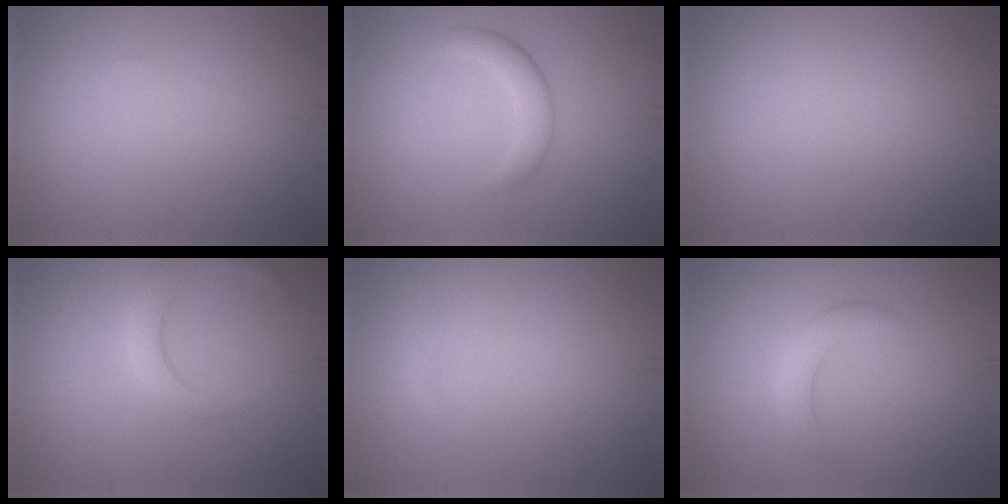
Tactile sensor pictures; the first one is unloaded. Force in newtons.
{"total": 2.5, "press": 2.5, "slide": 0.0}
{"total": 0.0}
{"total": 2.9, "press": 2.9, "slide": 0.1}
{"total": 0.5, "press": 0.5, "slide": 0.1}
{"total": 2.5, "press": 2.5, "slide": 0.1}